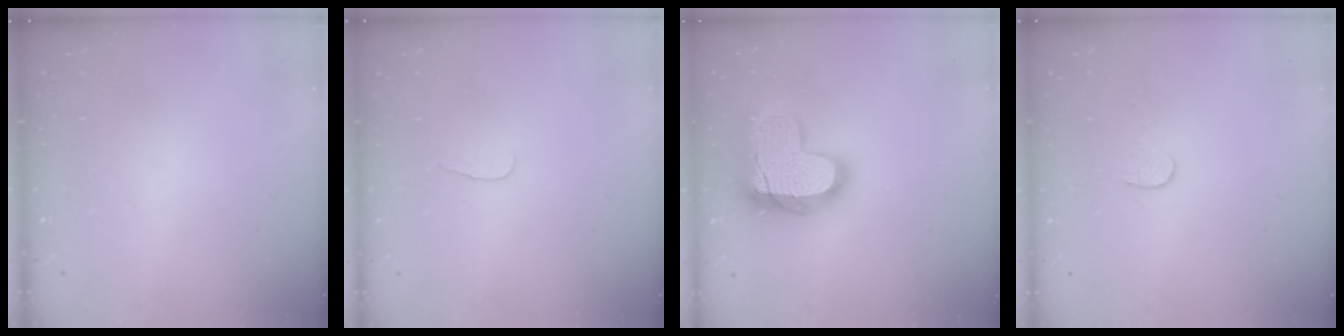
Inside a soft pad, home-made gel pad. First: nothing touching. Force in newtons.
{"total": 2.8, "press": 2.8, "slide": 0.3}
{"total": 19.3, "press": 19.2, "slide": 1.5}
{"total": 4.7, "press": 4.7, "slide": 0.4}